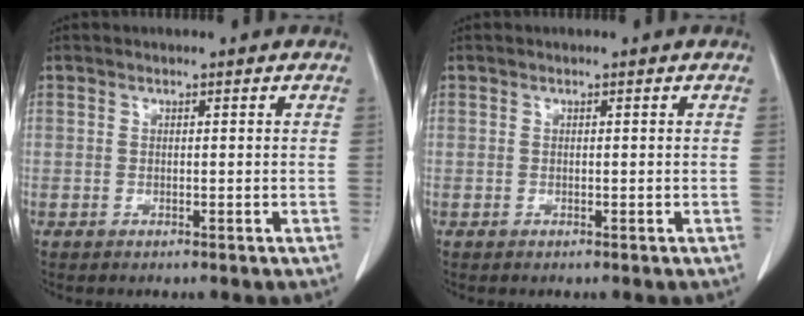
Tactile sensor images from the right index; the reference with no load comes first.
{"total": 0.0}